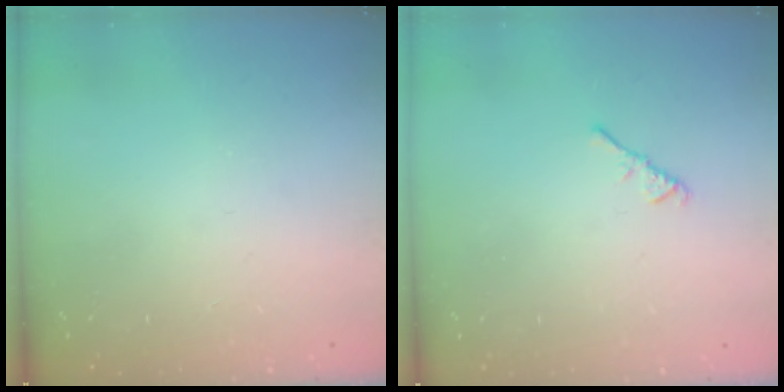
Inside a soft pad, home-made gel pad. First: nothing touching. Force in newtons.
{"total": 2.6, "press": 2.6, "slide": 0.6}